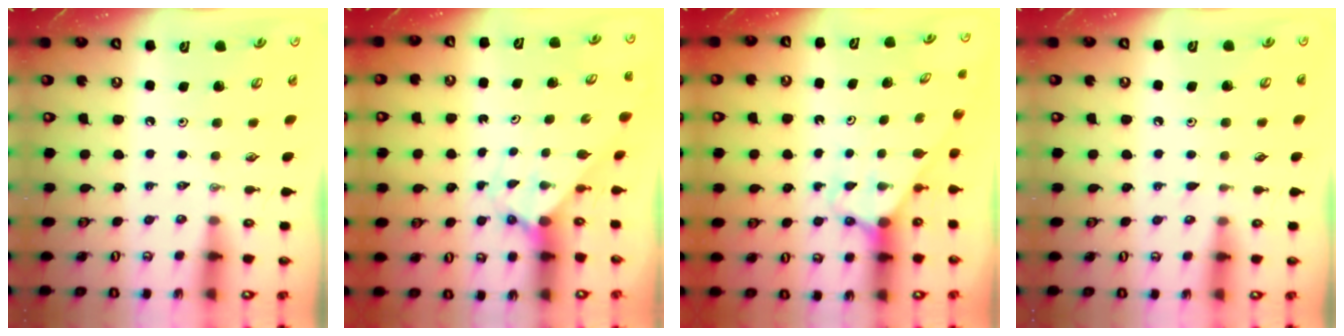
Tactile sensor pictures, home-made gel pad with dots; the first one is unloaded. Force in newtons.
{"total": 1.9, "press": 1.9, "slide": 0.2}
{"total": 2.6, "press": 2.6, "slide": 0.2}
{"total": 5.1, "press": 5.1, "slide": 0.6}